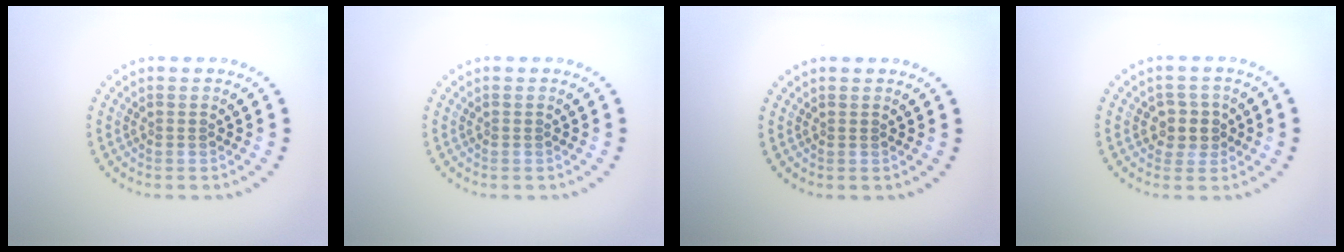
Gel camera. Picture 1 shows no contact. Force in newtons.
{"total": 0.0}
{"total": 0.0}
{"total": 2.3, "press": 2.1, "slide": 1.0}